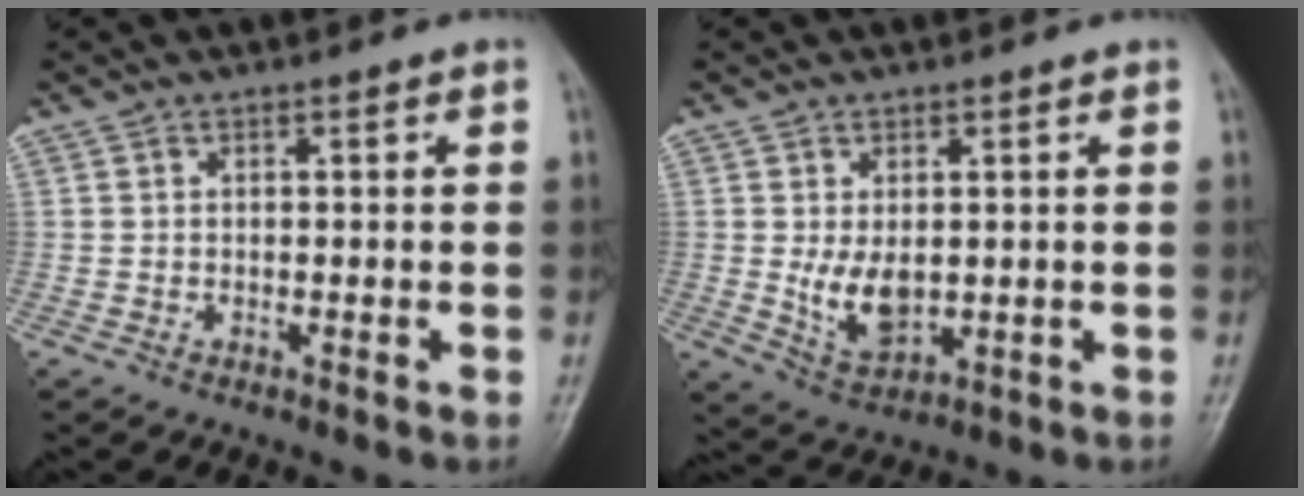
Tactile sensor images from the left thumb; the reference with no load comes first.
{"total": 6.3, "force": [0.4, 3.8, 4.9], "torque": [-0.075, -0.017, 0.023]}